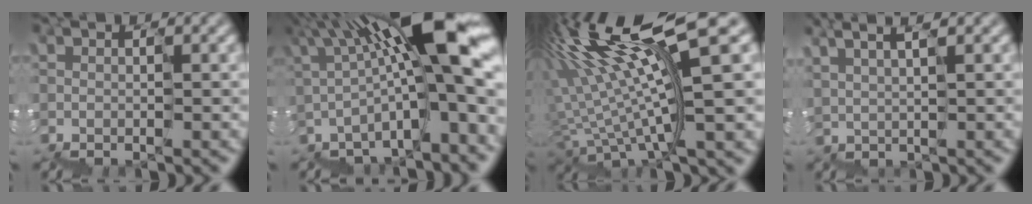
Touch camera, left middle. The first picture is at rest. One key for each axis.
{"total": 11.9, "fx": 1.3, "fy": 2.9, "fz": 11.5, "tx": -0.164, "ty": 0.039, "tz": 0.029}
{"total": 10.9, "fx": 5.3, "fy": 1.5, "fz": 9.4, "tx": -0.186, "ty": 0.030, "tz": 0.110}
{"total": 2.3, "fx": 2.2, "fy": 0.2, "fz": 0.4, "tx": -0.008, "ty": 0.021, "tz": 0.042}